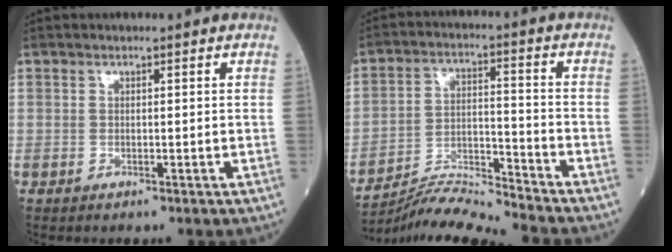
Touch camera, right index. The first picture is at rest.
{"total": 9.2, "force": [-8.8, -2.7, 0.4], "torque": [-0.020, 0.007, -0.160]}